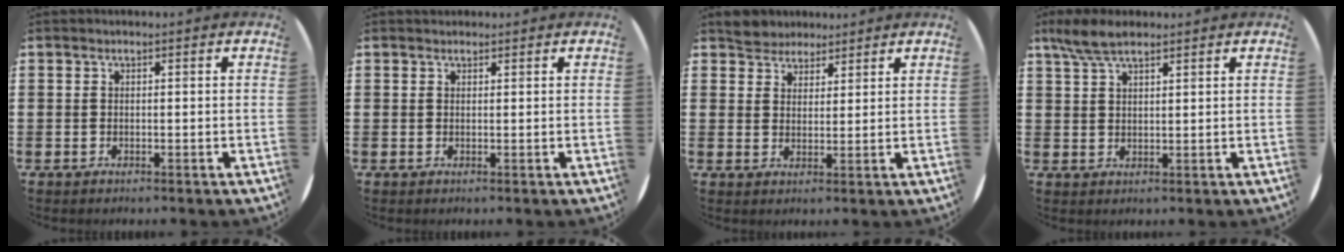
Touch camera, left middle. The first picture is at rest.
{"total": 0.7, "force": [0.6, 0.2, -0.2], "torque": [0.004, 0.005, 0.011]}
{"total": 4.0, "force": [3.7, 1.4, -0.4], "torque": [-0.005, -0.002, 0.072]}
{"total": 4.9, "force": [3.8, 1.4, 2.7], "torque": [-0.061, 0.001, 0.071]}